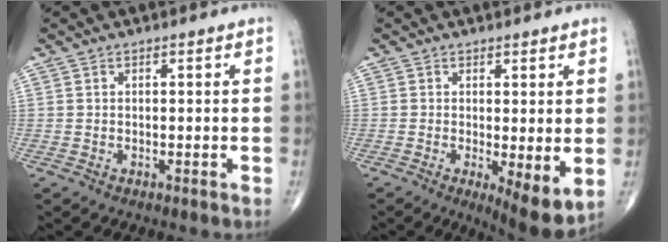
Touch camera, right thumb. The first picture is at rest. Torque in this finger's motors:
{"motor_torque": [-0.21, 0.64, 0.52, 0.33, 0.07]}